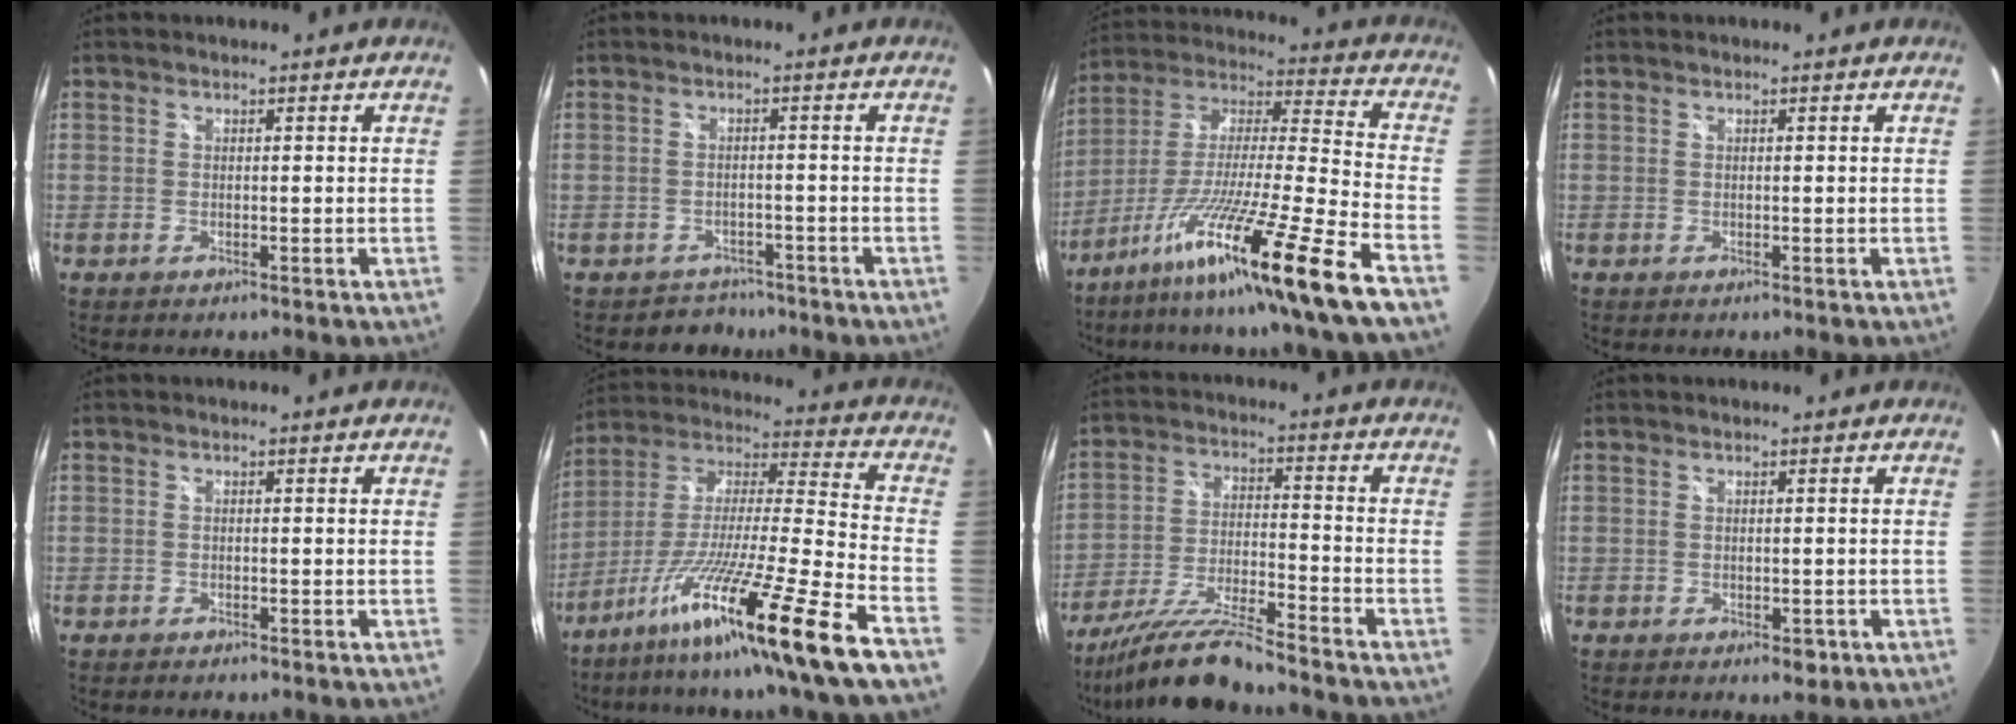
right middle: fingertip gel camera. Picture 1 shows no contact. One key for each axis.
{"total": 4.3, "fx": -3.3, "fy": 2.8, "fz": -0.2, "tx": -0.002, "ty": 0.011, "tz": -0.049}
{"total": 22.0, "fx": -15.4, "fy": -2.8, "fz": 15.4, "tx": -0.257, "ty": -0.057, "tz": -0.266}
{"total": 0.0}
{"total": 0.7, "fx": -0.6, "fy": 0.2, "fz": 0.2, "tx": -0.005, "ty": -0.004, "tz": -0.013}
{"total": 22.4, "fx": -15.6, "fy": -2.6, "fz": 15.8, "tx": -0.262, "ty": -0.057, "tz": -0.268}
{"total": 12.0, "fx": -10.7, "fy": -0.3, "fz": 5.4, "tx": -0.112, "ty": -0.012, "tz": -0.198}
{"total": 2.1, "fx": -0.9, "fy": 1.4, "fz": 1.3, "tx": -0.018, "ty": -0.005, "tz": -0.010}